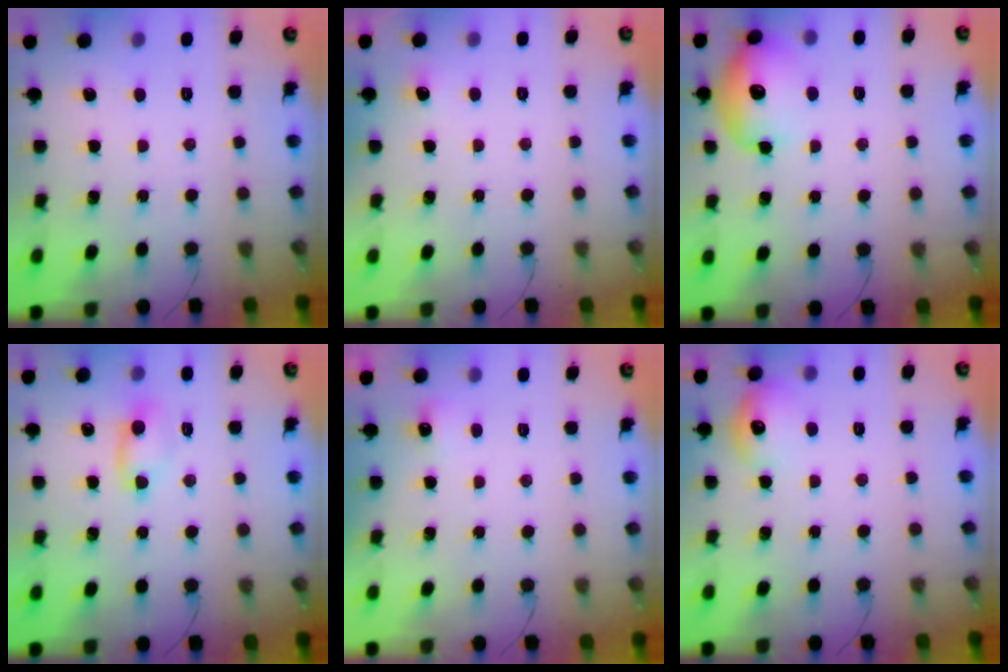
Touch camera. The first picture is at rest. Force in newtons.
{"total": 11.0, "press": 3.4, "slide": 10.5}
{"total": 14.0, "press": 13.8, "slide": 2.4}
{"total": 5.0, "press": 4.8, "slide": 1.4}
{"total": 3.7, "press": 3.6, "slide": 1.1}
{"total": 10.0, "press": 10.0, "slide": 0.3}